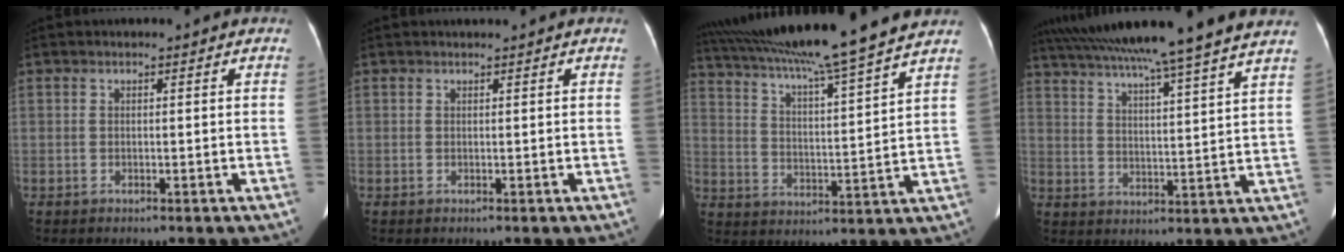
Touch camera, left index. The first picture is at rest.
{"total": 0.6, "force": [0.5, -0.1, 0.2], "torque": [-0.008, 0.004, 0.013]}
{"total": 21.0, "force": [18.1, -1.4, 10.5], "torque": [-0.186, 0.004, 0.278]}
{"total": 22.2, "force": [18.7, -1.5, 11.8], "torque": [-0.205, 0.002, 0.265]}